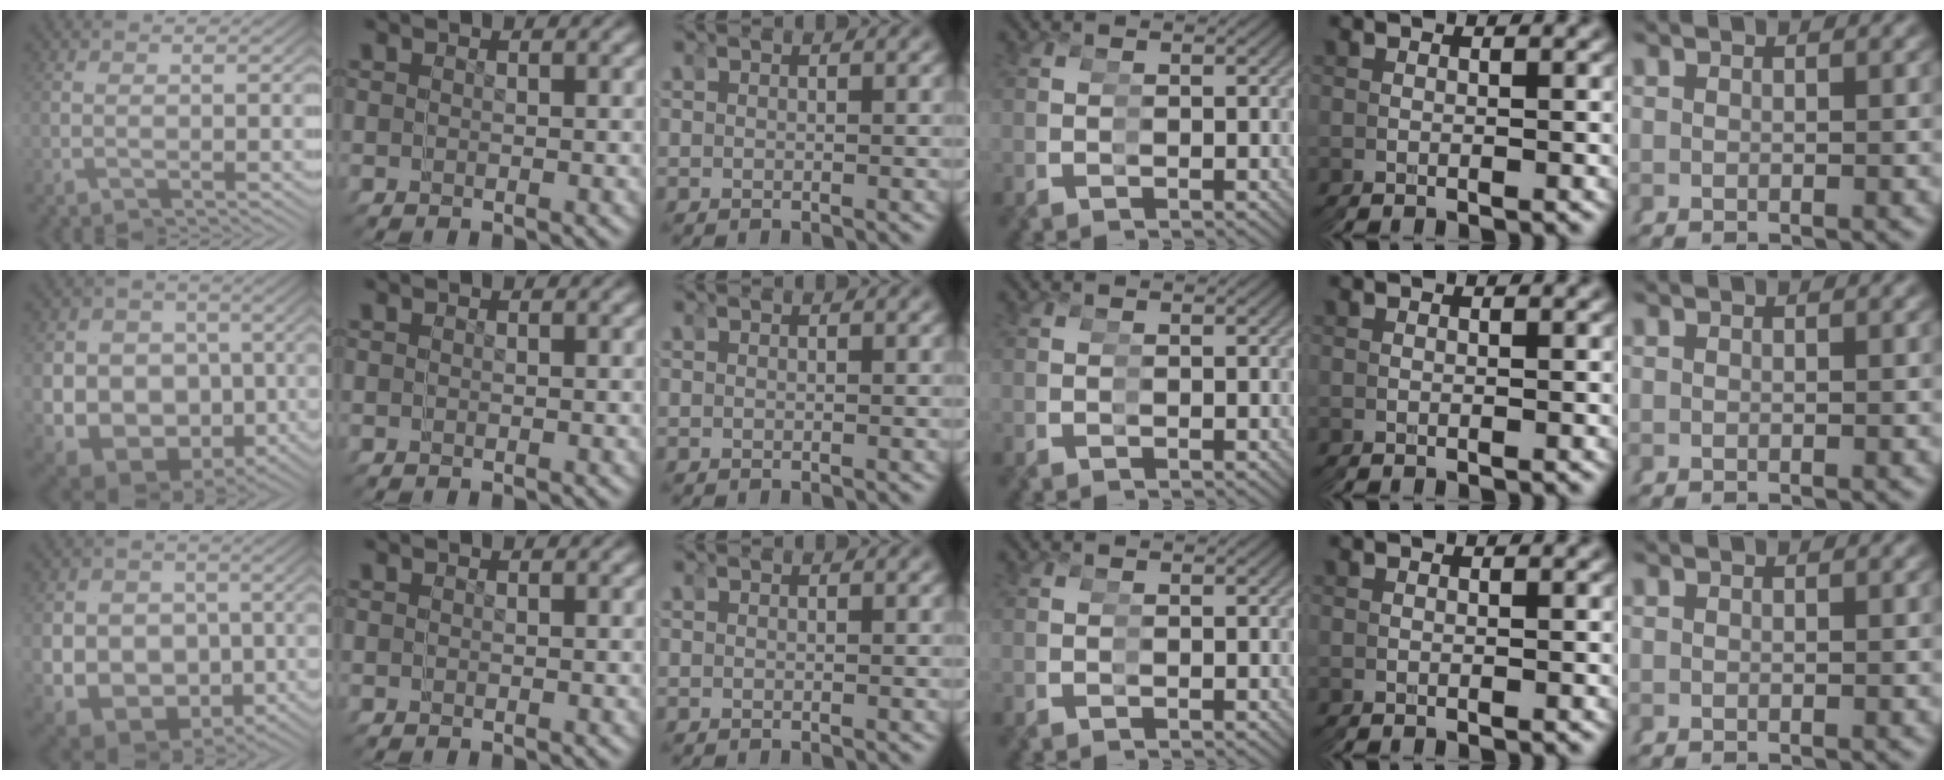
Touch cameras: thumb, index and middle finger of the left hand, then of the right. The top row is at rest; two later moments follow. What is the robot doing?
{"motion": "grasp_and_lifting", "object": "bandage"}